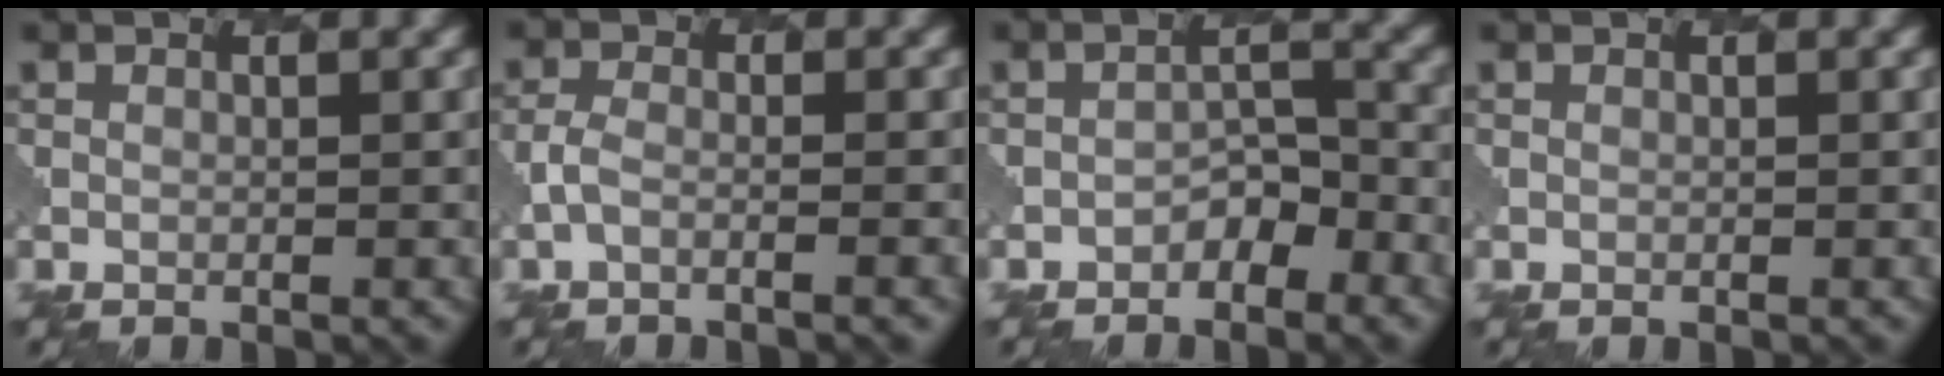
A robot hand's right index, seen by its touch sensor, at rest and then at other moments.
{"total": 1.7, "force": [-1.0, 0.6, 1.3], "torque": [-0.025, 0.000, -0.030]}
{"total": 2.3, "force": [-1.7, 1.2, 1.0], "torque": [-0.015, 0.009, -0.032]}
{"total": 0.0}